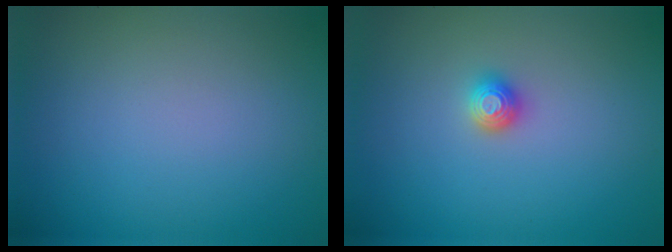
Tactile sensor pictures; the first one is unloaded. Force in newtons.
{"total": 1.3, "press": 1.2, "slide": 0.4}